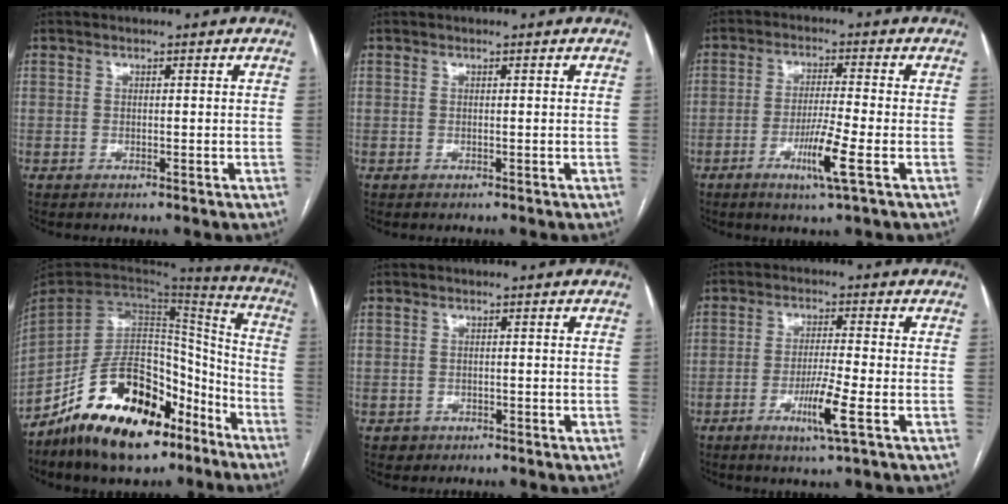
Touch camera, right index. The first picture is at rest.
{"total": 0.0}
{"total": 7.0, "force": [-2.9, -0.5, 6.4], "torque": [-0.121, -0.015, -0.054]}
{"total": 21.3, "force": [-13.8, 10.0, 12.9], "torque": [-0.235, 0.027, -0.233]}
{"total": 1.6, "force": [-0.9, 1.4, -0.1], "torque": [0.001, 0.007, -0.014]}
{"total": 6.5, "force": [-2.7, -0.5, 5.9], "torque": [-0.111, -0.014, -0.050]}